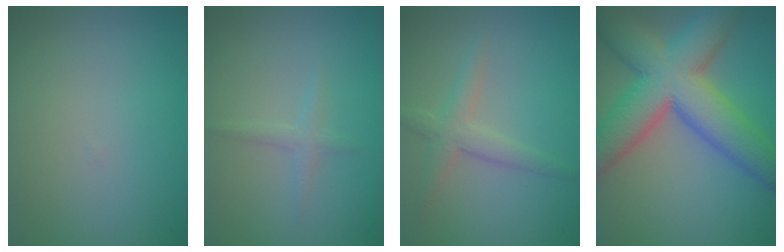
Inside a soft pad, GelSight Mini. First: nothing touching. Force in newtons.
{"total": 1.2, "press": 1.2, "slide": 0.0}
{"total": 2.5, "press": 2.5, "slide": 0.1}
{"total": 11.4, "press": 11.4, "slide": 0.5}